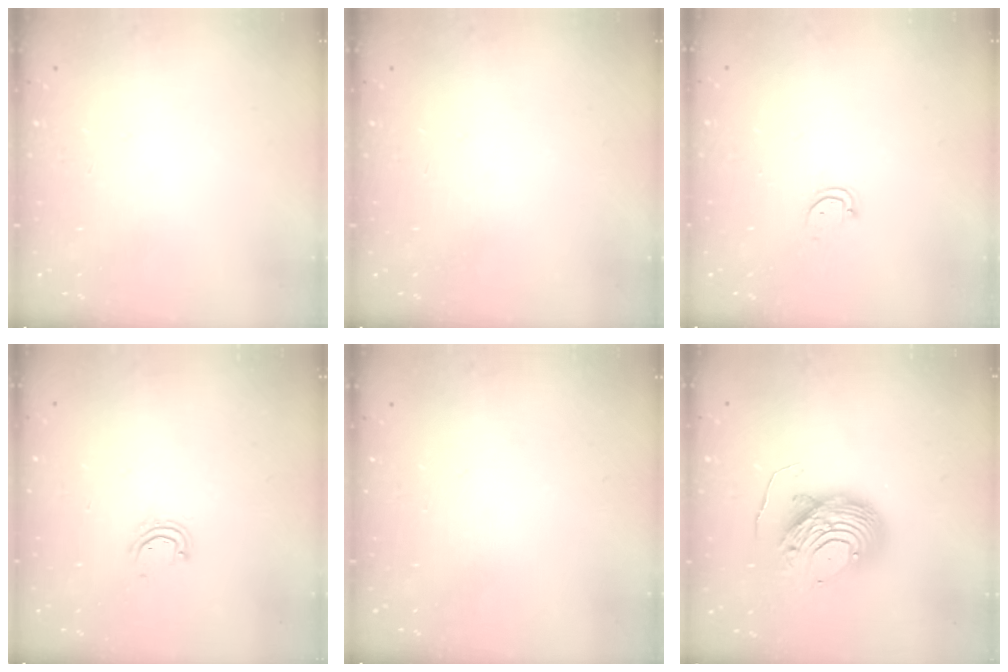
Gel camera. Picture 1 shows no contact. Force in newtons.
{"total": 0.0}
{"total": 3.5, "press": 3.5, "slide": 0.4}
{"total": 2.7, "press": 2.7, "slide": 0.2}
{"total": 0.0}
{"total": 12.2, "press": 12.1, "slide": 1.4}